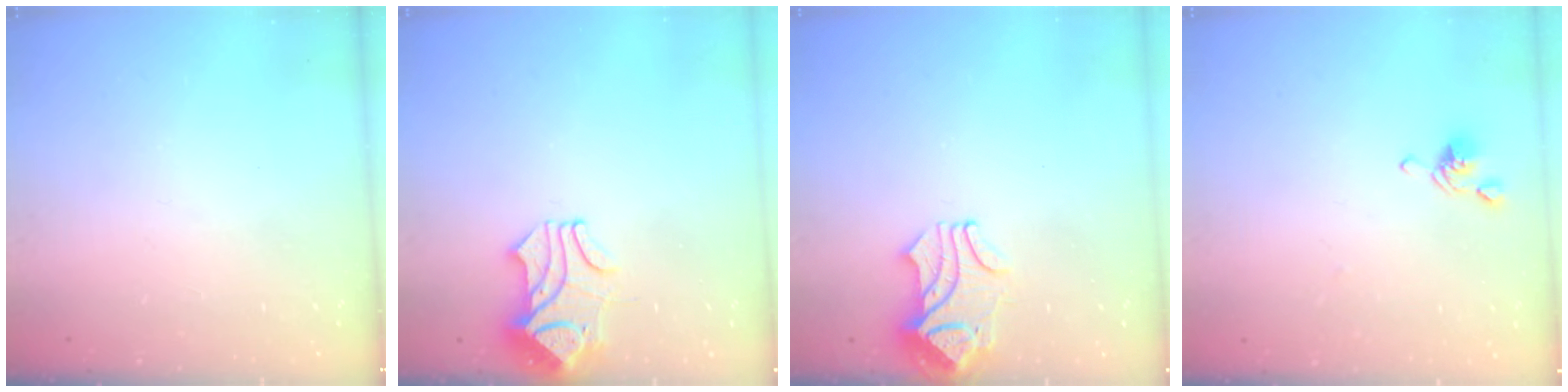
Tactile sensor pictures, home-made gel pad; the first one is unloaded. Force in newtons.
{"total": 1.7, "press": 1.3, "slide": 1.0}
{"total": 2.3, "press": 2.2, "slide": 0.7}
{"total": 2.7, "press": 2.6, "slide": 0.6}